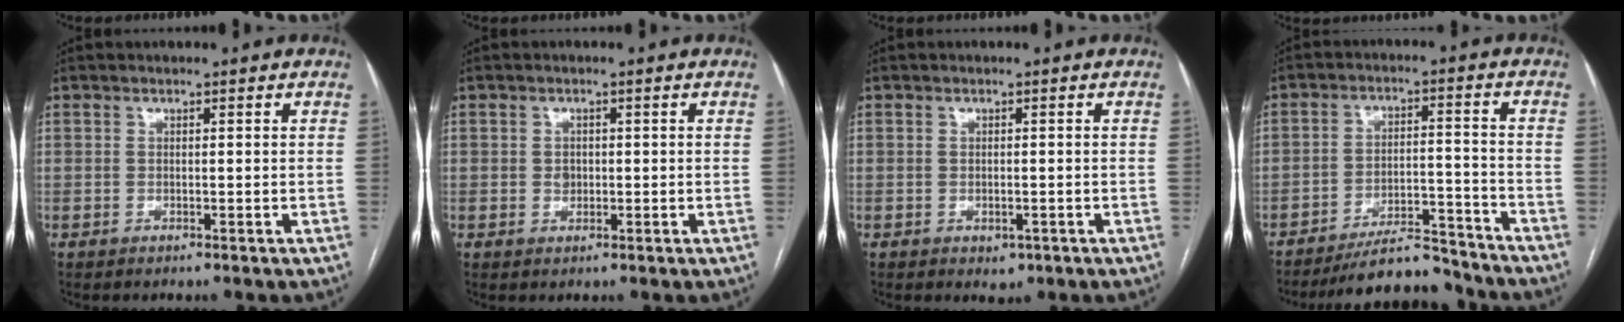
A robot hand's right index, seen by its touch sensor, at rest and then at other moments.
{"total": 1.5, "force": [0.0, 1.3, 0.8], "torque": [-0.012, 0.002, 0.002]}
{"total": 1.9, "force": [-0.8, 1.1, 1.2], "torque": [-0.013, 0.000, -0.003]}
{"total": 10.3, "force": [-9.8, 1.9, 2.6], "torque": [-0.032, 0.021, -0.161]}